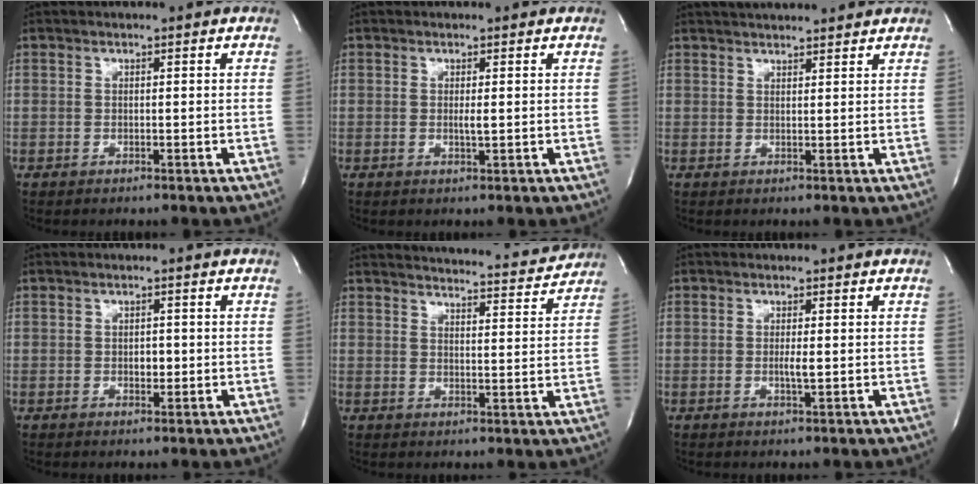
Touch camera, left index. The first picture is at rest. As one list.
[{"total": 1.0, "force": [-0.2, 0.1, 1.0], "torque": [-0.025, -0.006, -0.004]}, {"total": 5.4, "force": [5.2, 0.7, 1.5], "torque": [-0.016, 0.022, 0.055]}, {"total": 1.6, "force": [-0.5, 1.0, 1.1], "torque": [-0.017, -0.002, -0.008]}, {"total": 13.2, "force": [13.0, 0.9, 2.2], "torque": [-0.026, -0.032, 0.153]}, {"total": 1.5, "force": [-0.4, 0.1, 1.5], "torque": [-0.031, -0.006, -0.007]}]